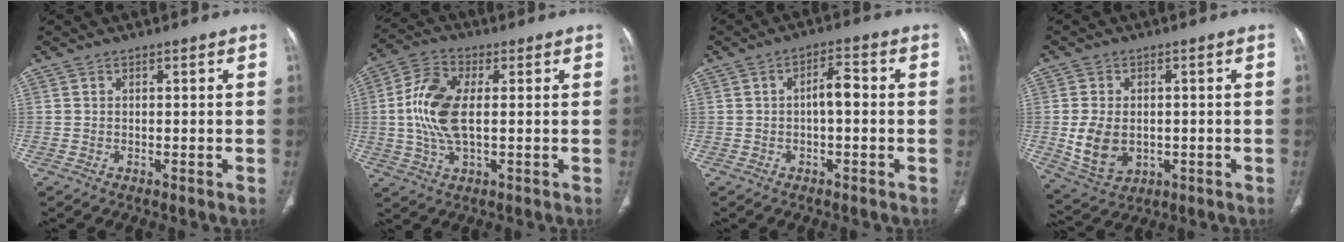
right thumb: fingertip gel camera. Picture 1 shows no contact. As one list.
[{"total": 11.2, "force": [0.6, 5.5, 9.8], "torque": [-0.215, 0.008, 0.011]}, {"total": 4.3, "force": [-0.3, 1.8, 3.9], "torque": [-0.062, 0.017, -0.009]}, {"total": 9.0, "force": [-0.9, 6.5, 6.2], "torque": [-0.108, -0.002, 0.003]}]